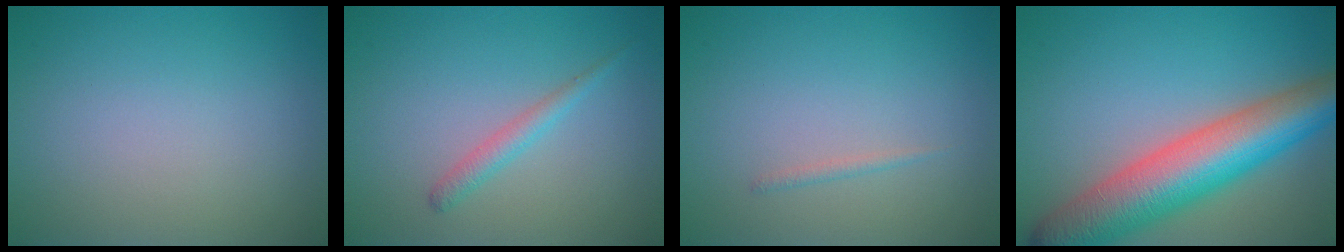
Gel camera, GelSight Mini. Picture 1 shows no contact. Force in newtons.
{"total": 1.6, "press": 1.6, "slide": 0.0}
{"total": 0.6, "press": 0.6, "slide": 0.1}
{"total": 10.3, "press": 10.3, "slide": 0.4}